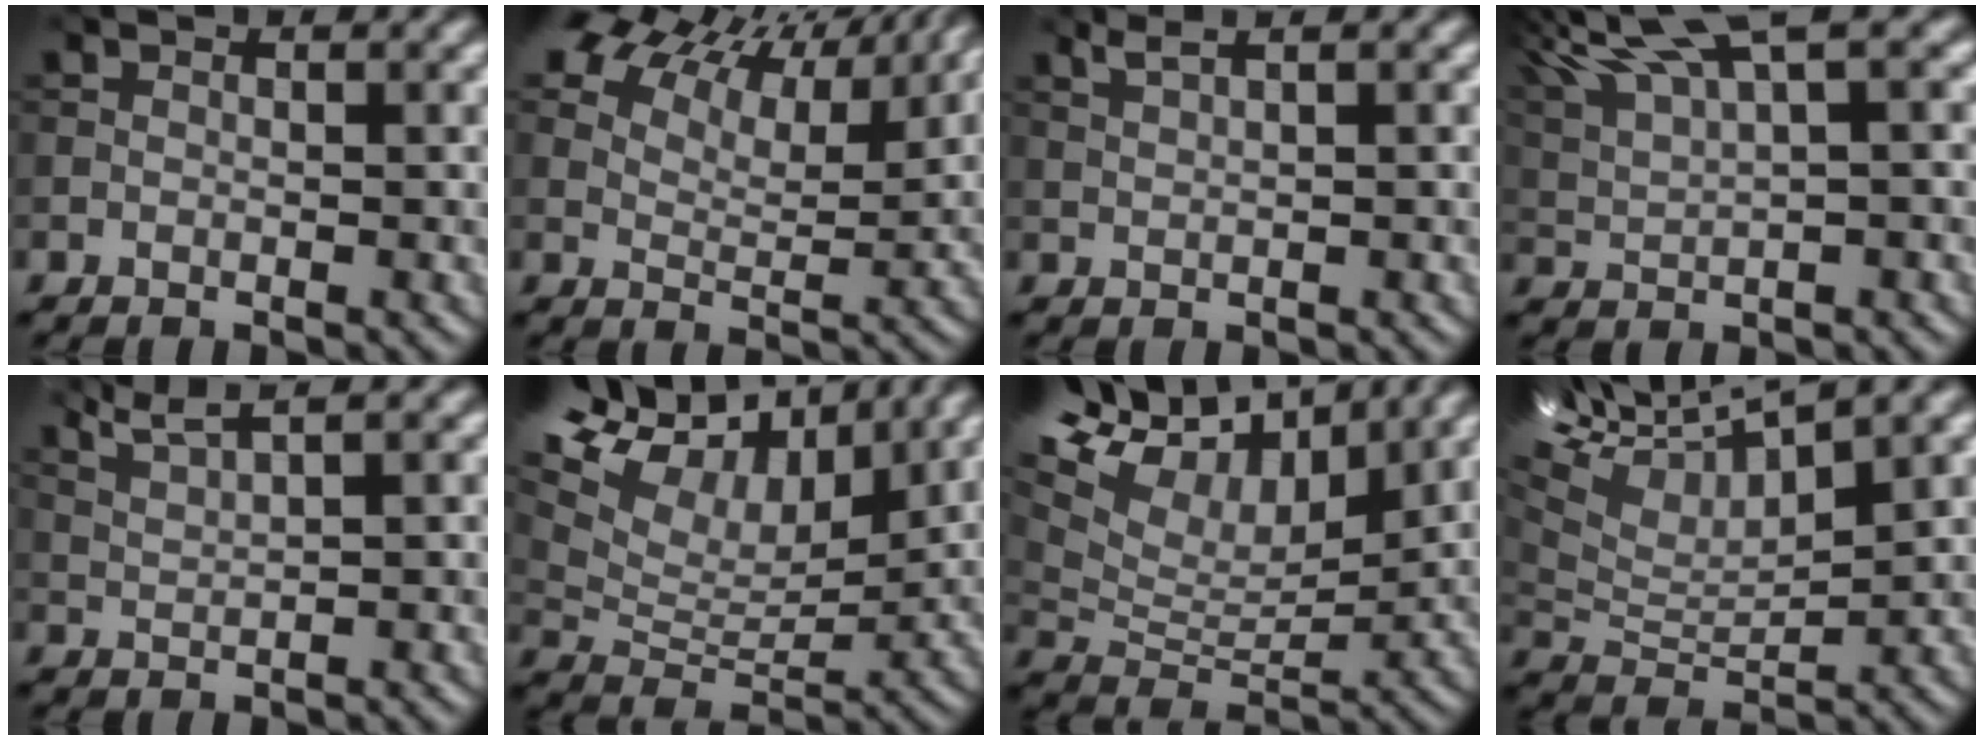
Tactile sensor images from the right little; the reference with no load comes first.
{"total": 12.4, "force": [9.8, 4.4, 6.2], "torque": [-0.122, 0.012, 0.129]}
{"total": 2.3, "force": [1.5, 0.6, 1.6], "torque": [-0.025, 0.005, 0.020]}
{"total": 6.9, "force": [4.5, 1.4, 5.0], "torque": [-0.097, 0.022, 0.088]}
{"total": 3.6, "force": [2.6, 0.6, 2.3], "torque": [-0.045, 0.009, 0.051]}
{"total": 15.1, "force": [9.2, 7.7, 9.1], "torque": [-0.200, 0.048, 0.140]}
{"total": 13.9, "force": [9.1, 6.3, 8.4], "torque": [-0.187, 0.049, 0.142]}
{"total": 10.4, "force": [6.8, 3.6, 7.1], "torque": [-0.156, 0.023, 0.125]}